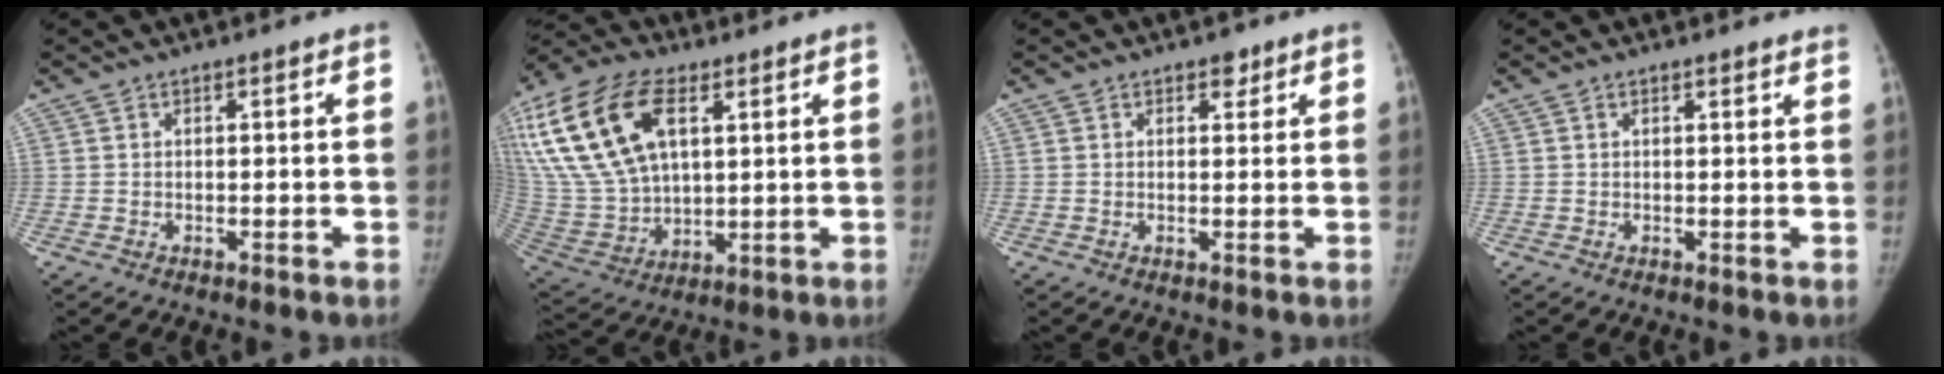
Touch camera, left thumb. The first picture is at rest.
{"total": 25.0, "force": [9.5, 14.2, 18.2], "torque": [-0.385, -0.003, 0.186]}
{"total": 1.9, "force": [1.2, 1.1, 0.8], "torque": [0.002, -0.006, 0.014]}
{"total": 1.5, "force": [1.5, 0.3, 0.2], "torque": [0.001, -0.006, 0.009]}